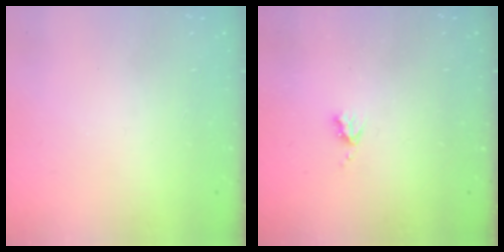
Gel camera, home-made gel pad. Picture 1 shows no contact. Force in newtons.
{"total": 3.7, "press": 3.6, "slide": 0.5}